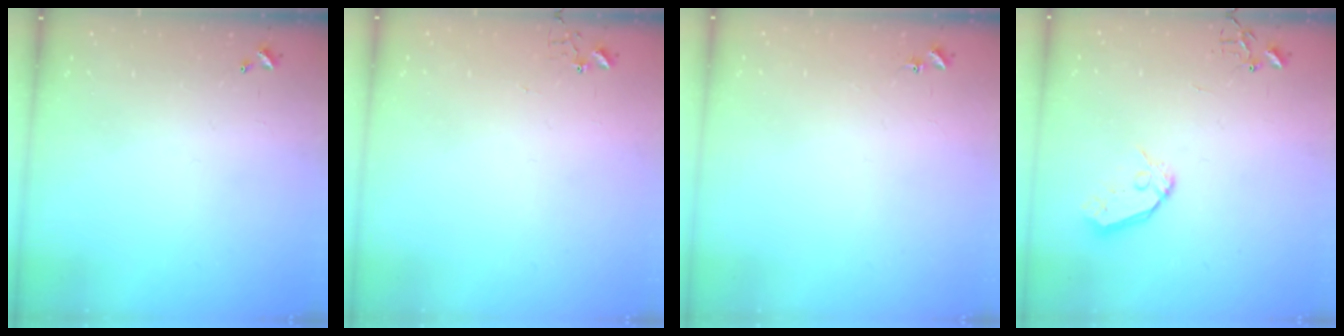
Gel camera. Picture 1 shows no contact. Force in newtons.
{"total": 5.0, "press": 5.0, "slide": 0.3}
{"total": 4.3, "press": 4.2, "slide": 0.6}
{"total": 8.6, "press": 8.6, "slide": 0.7}